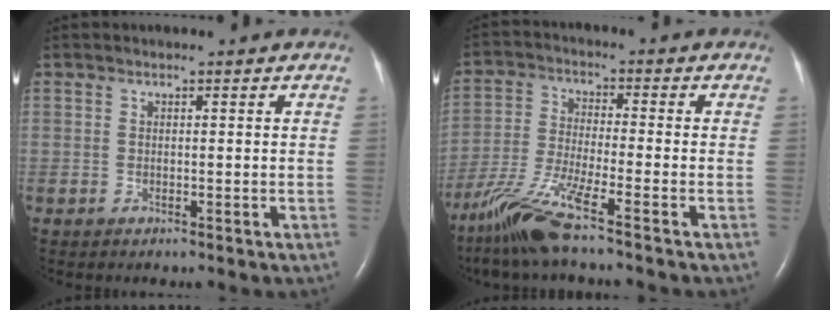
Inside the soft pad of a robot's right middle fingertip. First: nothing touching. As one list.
[{"total": 10.0, "force": [-7.2, -0.4, 6.9], "torque": [-0.150, -0.033, -0.139]}]